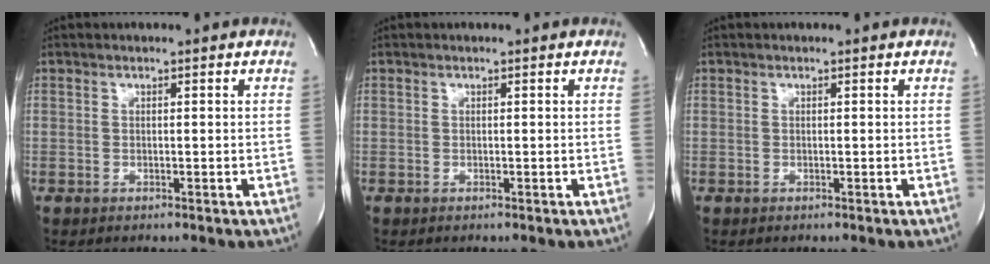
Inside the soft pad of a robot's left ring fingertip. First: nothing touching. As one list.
[{"total": 0.0}, {"total": 0.0}]